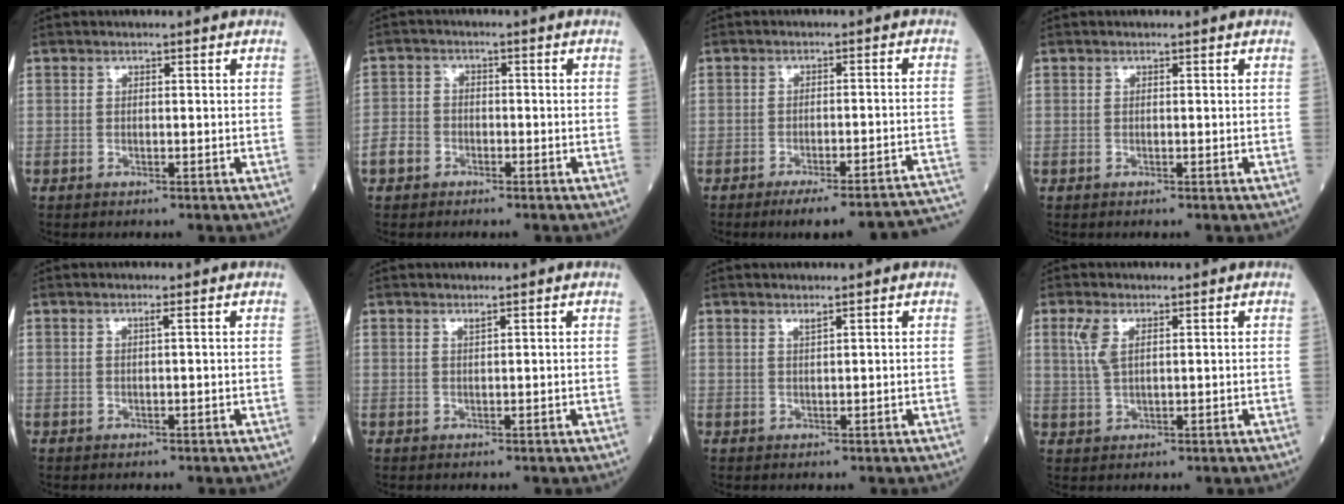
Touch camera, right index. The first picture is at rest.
{"total": 3.3, "force": [-1.8, 2.5, 1.0], "torque": [-0.024, 0.010, -0.039]}
{"total": 16.4, "force": [-15.1, 0.3, 6.4], "torque": [-0.014, 0.012, -0.183]}
{"total": 0.0}
{"total": 0.6, "force": [0.2, -0.2, 0.5], "torque": [-0.014, -0.002, 0.007]}
{"total": 0.7, "force": [0.6, -0.1, 0.3], "torque": [-0.011, -0.006, 0.013]}
{"total": 0.9, "force": [0.8, -0.2, 0.4], "torque": [-0.011, -0.006, 0.015]}
{"total": 3.5, "force": [1.6, 1.3, 2.9], "torque": [-0.073, 0.009, 0.040]}